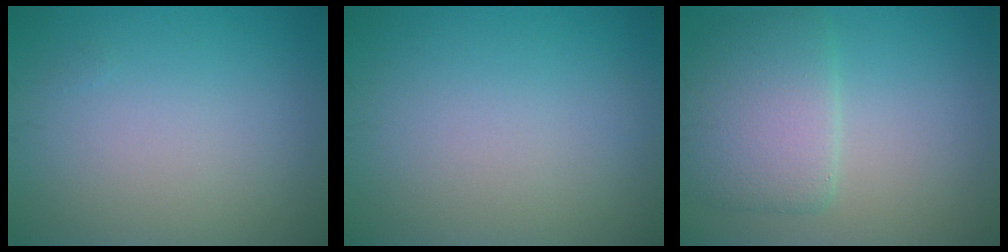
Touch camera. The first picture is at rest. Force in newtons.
{"total": 0.0}
{"total": 5.4, "press": 5.3, "slide": 0.3}